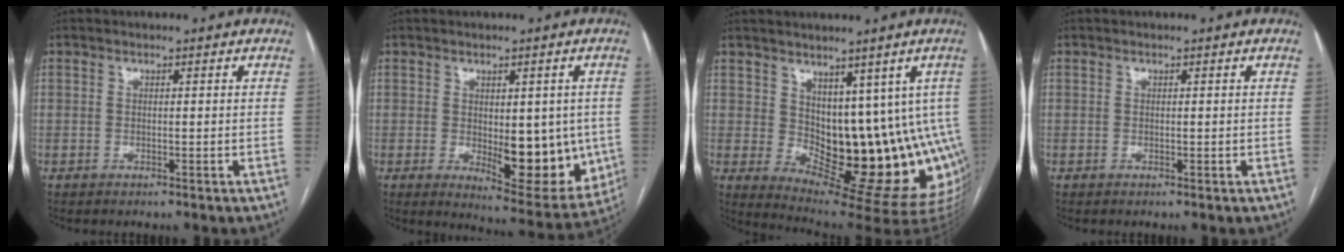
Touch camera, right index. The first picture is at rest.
{"total": 13.3, "force": [-1.4, 5.6, 12.0], "torque": [-0.143, -0.017, -0.002]}
{"total": 14.6, "force": [1.5, 6.7, 12.9], "torque": [-0.151, -0.003, 0.038]}
{"total": 0.0}